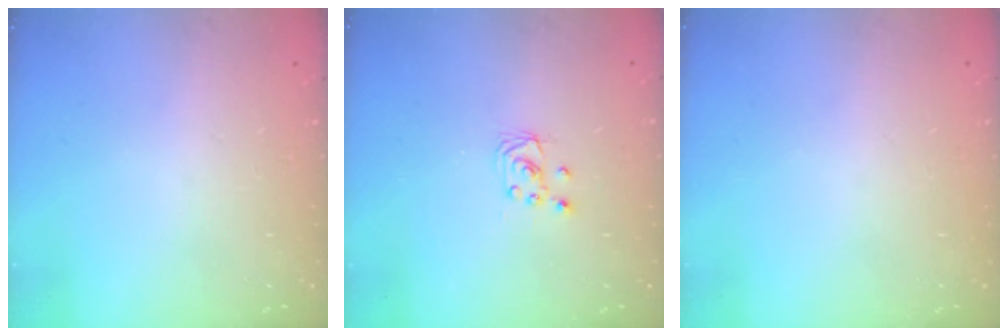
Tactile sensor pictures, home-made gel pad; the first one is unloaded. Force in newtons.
{"total": 2.3, "press": 2.2, "slide": 0.3}
{"total": 0.0}